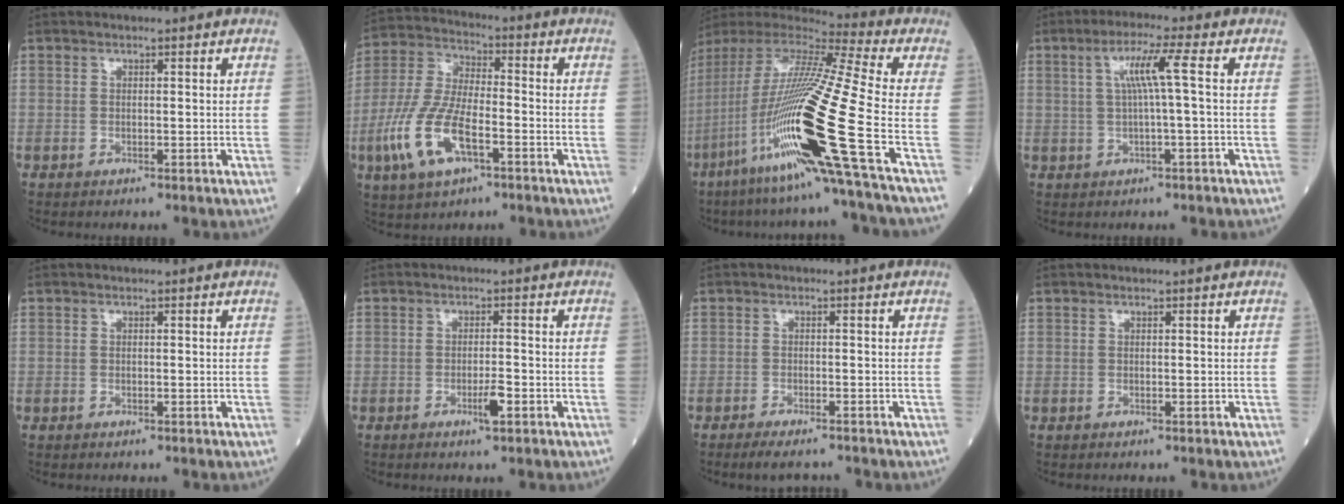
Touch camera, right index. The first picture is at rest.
{"total": 12.8, "force": [-4.8, 4.7, 10.8], "torque": [-0.242, -0.003, -0.092]}
{"total": 27.0, "force": [-9.4, -0.5, 25.3], "torque": [-0.489, -0.044, -0.184]}
{"total": 5.4, "force": [0.8, -0.7, 5.3], "torque": [-0.102, 0.013, 0.020]}
{"total": 0.0}
{"total": 2.7, "force": [-1.2, 0.3, 2.3], "torque": [-0.039, 0.000, -0.021]}
{"total": 4.3, "force": [-3.7, 0.9, 2.0], "torque": [-0.029, -0.008, -0.058]}
{"total": 0.0}